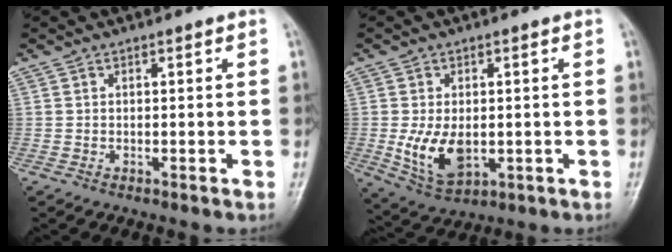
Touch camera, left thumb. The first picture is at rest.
{"total": 8.1, "force": [-0.8, 5.0, 6.4], "torque": [-0.106, -0.014, -0.002]}